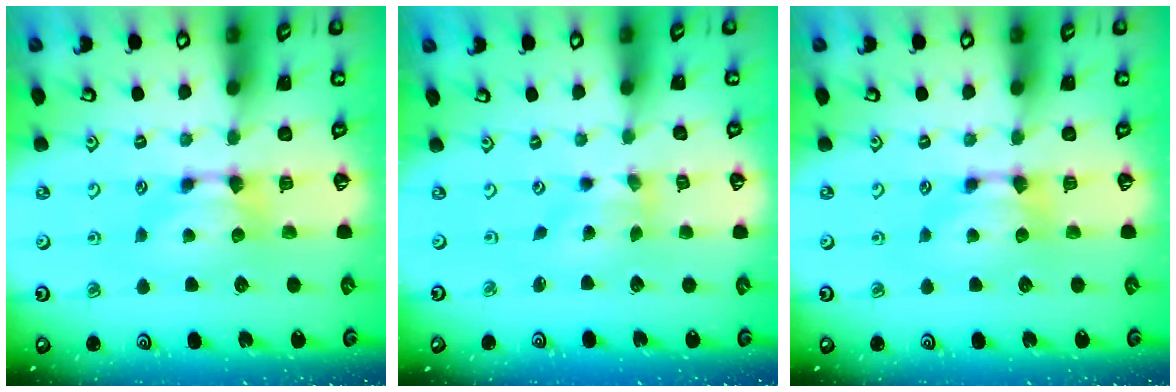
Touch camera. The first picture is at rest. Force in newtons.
{"total": 1.0, "press": 0.2, "slide": 0.9}
{"total": 0.0}